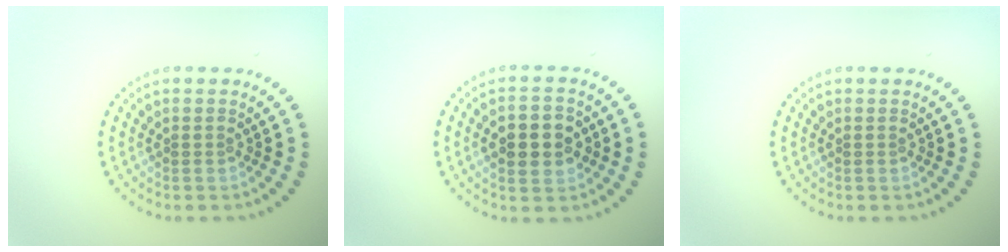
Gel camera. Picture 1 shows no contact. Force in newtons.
{"total": 4.5, "press": 4.5, "slide": 0.0}
{"total": 0.0}